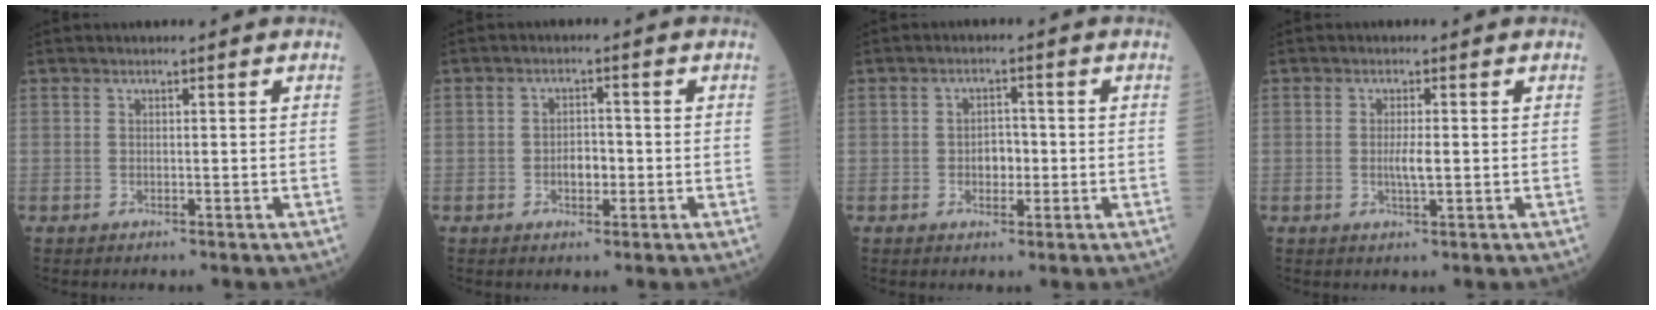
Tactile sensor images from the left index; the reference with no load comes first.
{"total": 2.9, "force": [-1.0, 1.6, 2.2], "torque": [-0.035, 0.002, -0.015]}
{"total": 3.0, "force": [-0.7, 1.9, 2.2], "torque": [-0.033, 0.004, -0.011]}
{"total": 2.4, "force": [-0.3, 0.3, 2.3], "torque": [-0.048, -0.005, -0.005]}